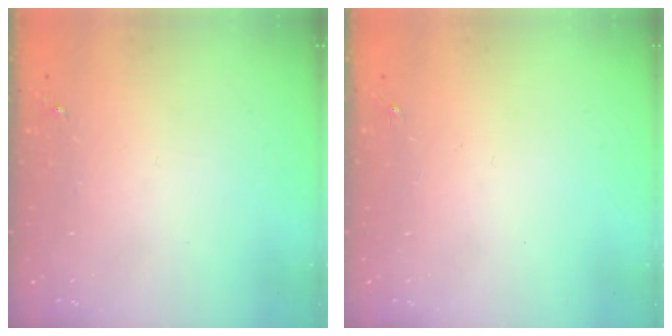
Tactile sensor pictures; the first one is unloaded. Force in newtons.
{"total": 0.0}